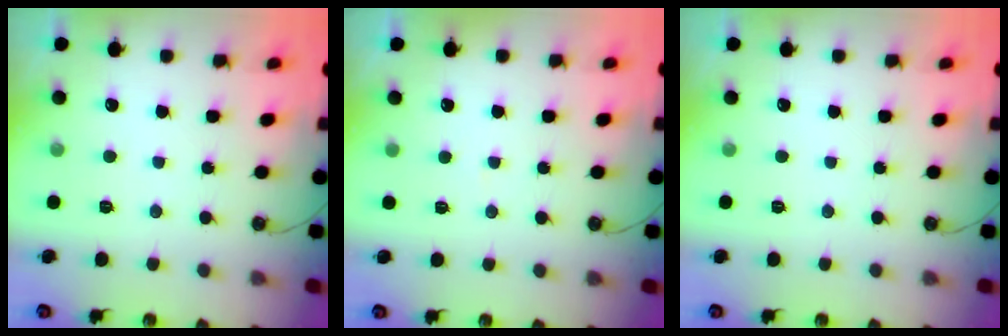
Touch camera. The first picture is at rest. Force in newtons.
{"total": 2.9, "press": 2.9, "slide": 0.2}
{"total": 0.0}